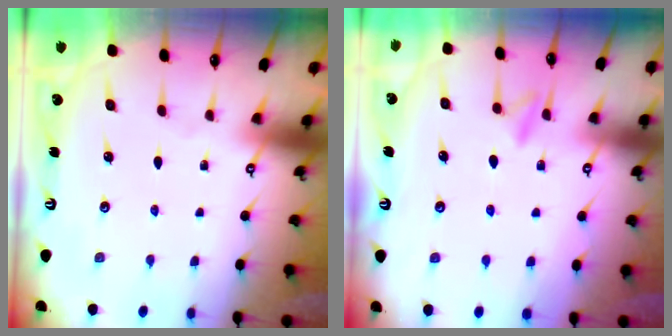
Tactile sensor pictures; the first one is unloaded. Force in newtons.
{"total": 8.3, "press": 8.1, "slide": 1.7}